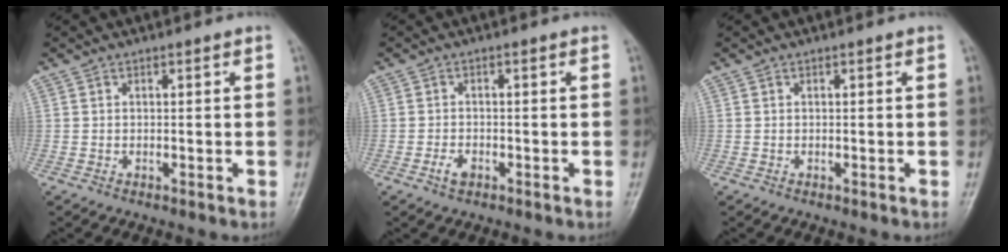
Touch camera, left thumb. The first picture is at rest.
{"total": 2.1, "force": [-1.1, 1.2, 1.3], "torque": [-0.025, 0.007, -0.021]}
{"total": 0.0}